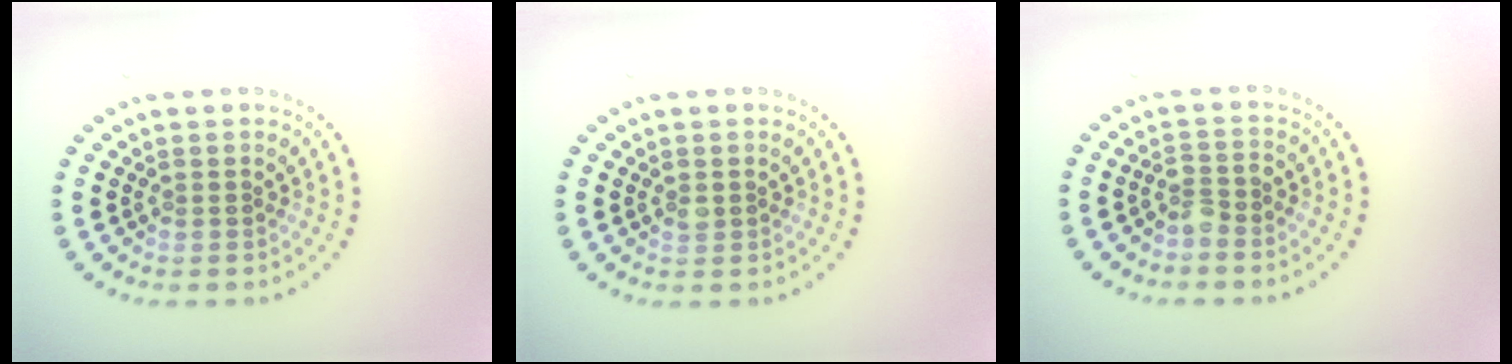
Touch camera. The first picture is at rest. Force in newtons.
{"total": 0.5, "press": 0.4, "slide": 0.3}
{"total": 1.7, "press": 1.4, "slide": 0.9}